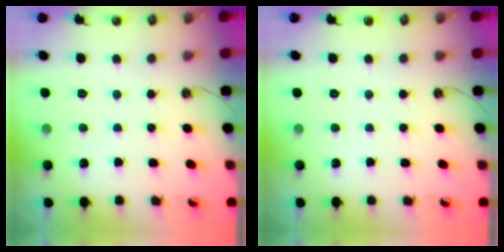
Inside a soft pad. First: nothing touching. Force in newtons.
{"total": 0.0}